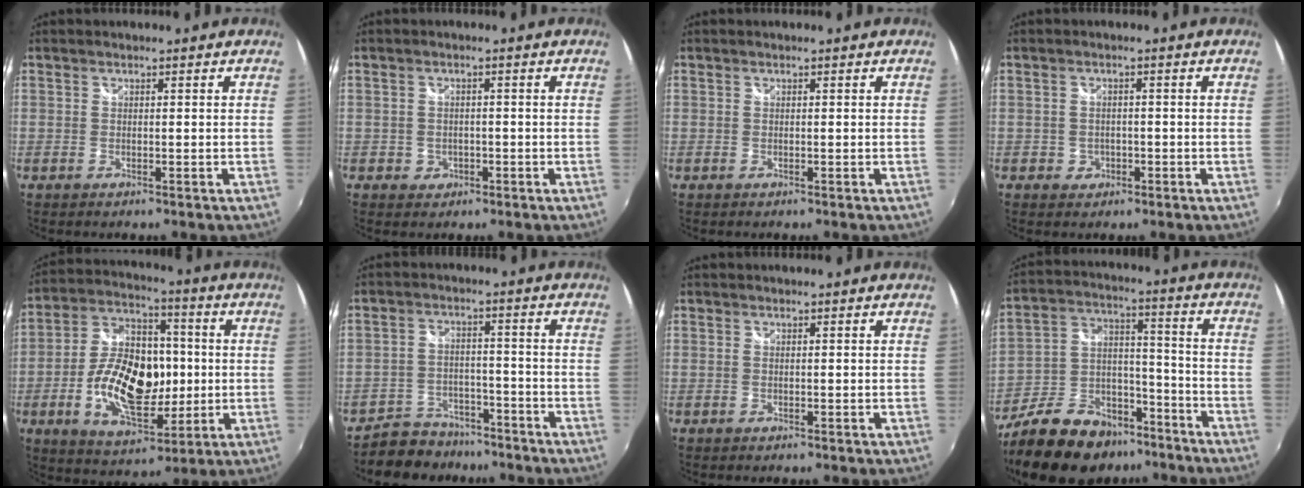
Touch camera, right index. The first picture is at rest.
{"total": 2.8, "force": [-1.0, 2.5, 0.6], "torque": [-0.015, 0.003, -0.013]}
{"total": 0.0}
{"total": 2.7, "force": [-1.0, 2.5, 0.5], "torque": [-0.012, 0.003, -0.014]}
{"total": 17.3, "force": [-2.3, 10.1, 13.9], "torque": [-0.274, 0.010, -0.032]}
{"total": 8.8, "force": [-7.2, 4.8, 1.2], "torque": [-0.040, 0.016, -0.106]}
{"total": 0.0}
{"total": 22.6, "force": [-16.1, 12.0, 10.4], "torque": [-0.230, 0.029, -0.248]}